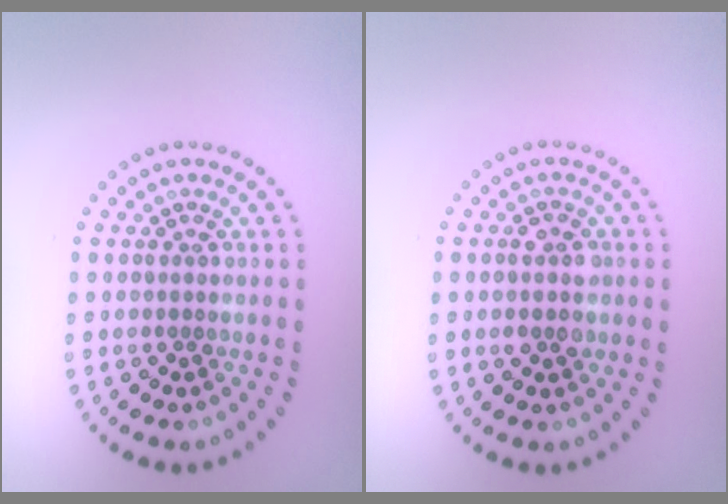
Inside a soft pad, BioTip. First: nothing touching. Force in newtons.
{"total": 2.6, "press": 2.6, "slide": 0.3}